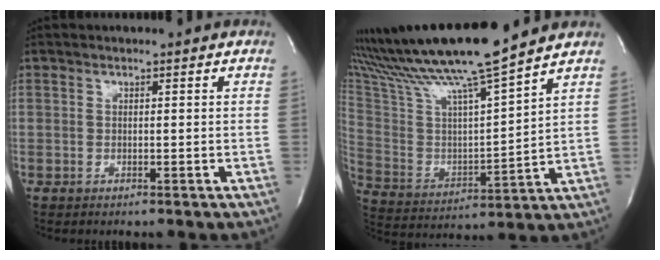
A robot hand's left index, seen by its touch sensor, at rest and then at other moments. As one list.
[{"total": 18.7, "force": [16.1, -0.7, 9.5], "torque": [-0.187, -0.010, 0.286]}]